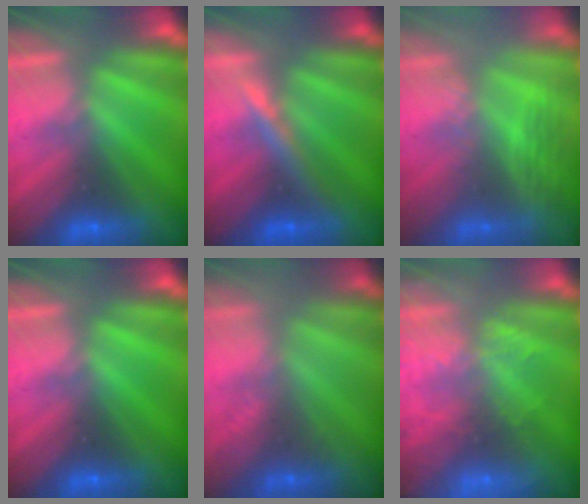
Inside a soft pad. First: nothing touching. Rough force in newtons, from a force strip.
{"total": 3.2}
{"total": 2.7}
{"total": 0.0}
{"total": 2.5}
{"total": 6.6}